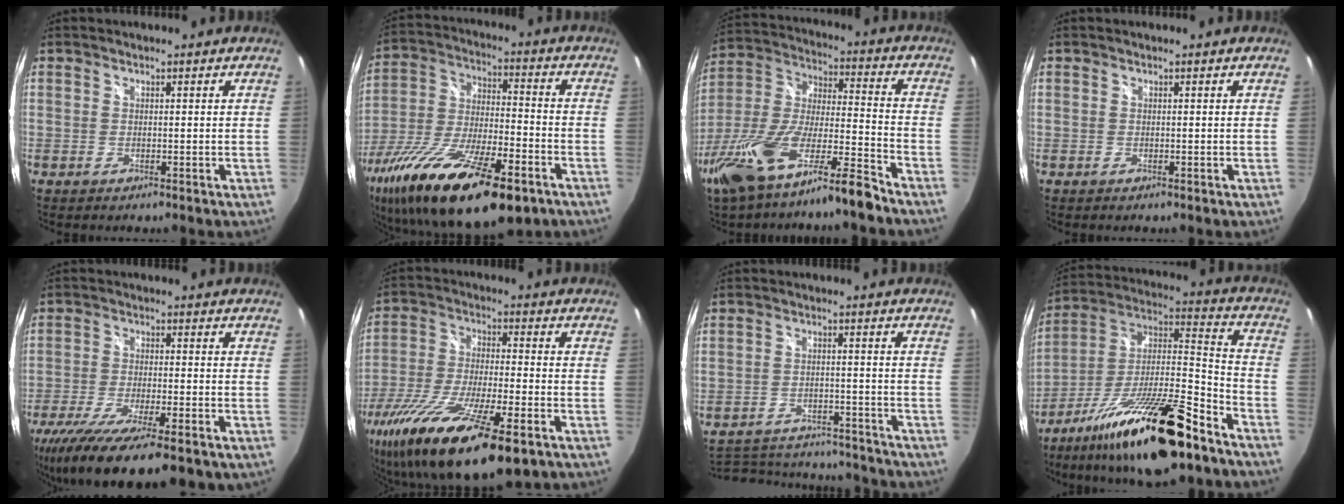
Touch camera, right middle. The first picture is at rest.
{"total": 27.8, "force": [-16.9, 9.0, 20.1], "torque": [-0.385, -0.051, -0.279]}
{"total": 19.2, "force": [-13.5, 2.7, 13.3], "torque": [-0.272, -0.022, -0.249]}
{"total": 0.0}
{"total": 17.4, "force": [-12.4, 3.8, 11.6], "torque": [-0.228, -0.063, -0.204]}
{"total": 24.1, "force": [-15.2, 5.6, 17.8], "torque": [-0.347, -0.065, -0.264]}
{"total": 19.3, "force": [-17.0, 6.1, 6.8], "torque": [-0.147, 0.010, -0.221]}
{"total": 24.8, "force": [-16.0, 5.8, 18.0], "torque": [-0.305, -0.013, -0.265]}